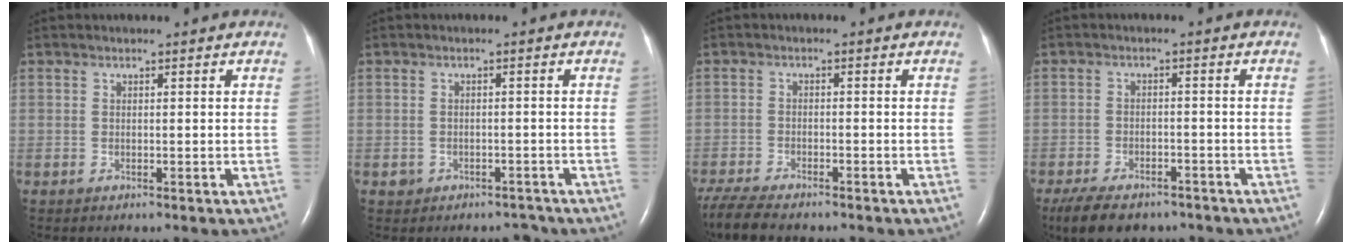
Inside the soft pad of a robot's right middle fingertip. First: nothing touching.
{"total": 2.2, "force": [-1.5, 1.6, -0.1], "torque": [0.001, 0.013, -0.018]}
{"total": 9.2, "force": [-7.7, 2.2, 4.5], "torque": [-0.086, -0.020, -0.129]}
{"total": 10.3, "force": [-8.0, 4.4, 4.8], "torque": [-0.087, -0.008, -0.122]}